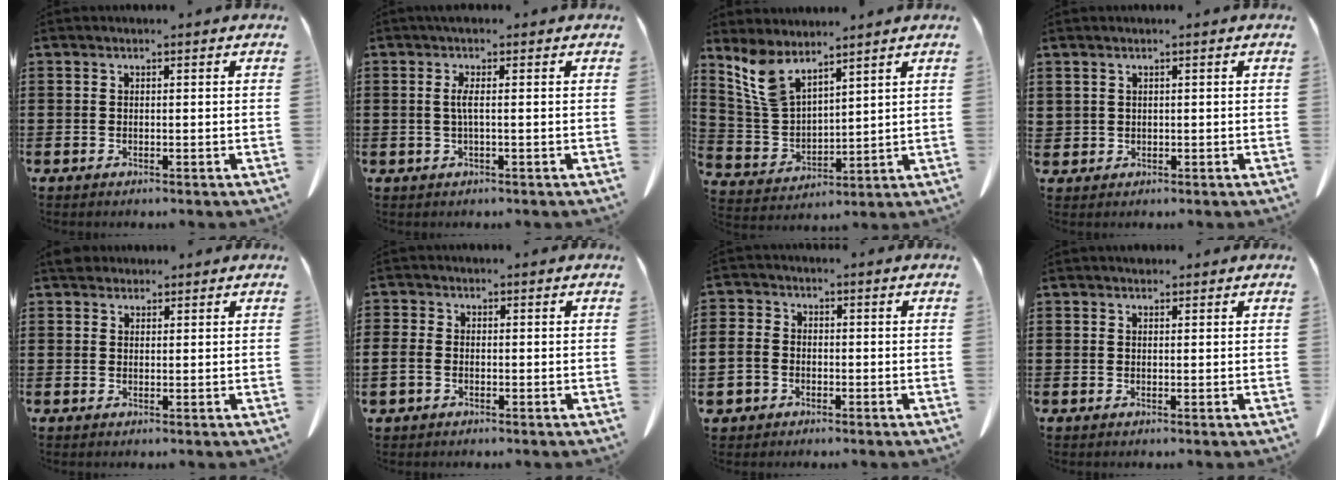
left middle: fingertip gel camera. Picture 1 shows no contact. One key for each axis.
{"total": 2.1, "fx": 0.1, "fy": 0.0, "fz": 2.1, "tx": -0.043, "ty": -0.004, "tz": 0.001}
{"total": 8.0, "fx": 6.3, "fy": 3.0, "fz": 3.9, "tx": -0.099, "ty": -0.014, "tz": 0.121}
{"total": 1.0, "fx": 0.8, "fy": 0.6, "fz": 0.2, "tx": -0.008, "ty": 0.001, "tz": 0.016}
{"total": 2.3, "fx": 1.8, "fy": 1.2, "fz": 0.6, "tx": -0.011, "ty": 0.003, "tz": 0.035}
{"total": 2.1, "fx": -0.9, "fy": 1.4, "fz": 1.4, "tx": -0.042, "ty": -0.004, "tz": -0.020}
{"total": 3.3, "fx": -1.6, "fy": 2.7, "fz": 0.9, "tx": -0.041, "ty": 0.000, "tz": -0.040}
{"total": 0.7, "fx": 0.6, "fy": 0.4, "fz": 0.2, "tx": 0.003, "ty": -0.003, "tz": 0.010}